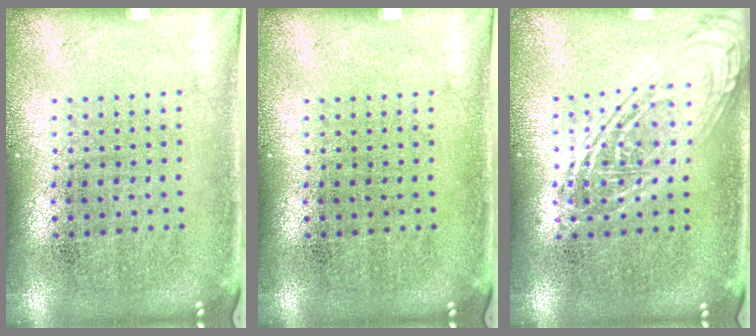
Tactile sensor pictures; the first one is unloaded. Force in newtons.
{"total": 0.0}
{"total": 2.3, "press": 2.3, "slide": 0.2}